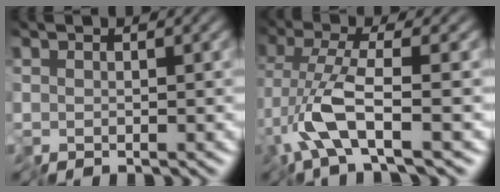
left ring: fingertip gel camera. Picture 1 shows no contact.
{"total": 5.2, "force": [-2.2, 0.7, 4.7], "torque": [-0.114, 0.001, -0.050]}